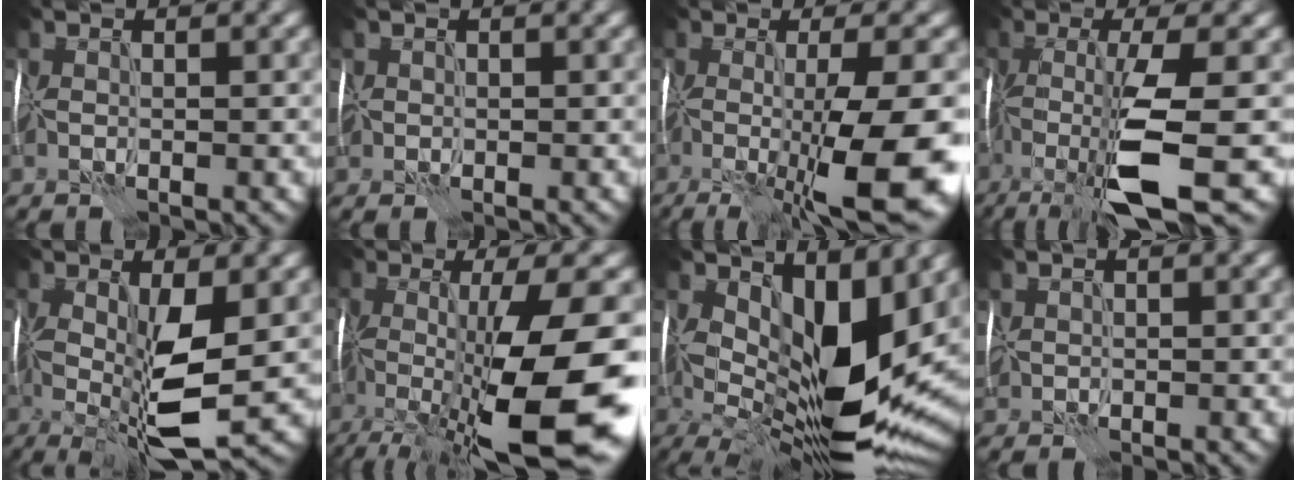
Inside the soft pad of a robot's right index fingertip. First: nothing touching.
{"total": 1.0, "force": [0.1, 1.0, 0.0], "torque": [0.001, 0.003, -0.001]}
{"total": 13.1, "force": [-3.6, 2.9, 12.2], "torque": [-0.187, -0.023, -0.046]}
{"total": 9.0, "force": [-3.2, 1.3, 8.3], "torque": [-0.157, -0.006, -0.066]}
{"total": 8.2, "force": [-0.5, 2.3, 7.9], "torque": [-0.158, -0.011, -0.009]}
{"total": 14.5, "force": [-3.8, 2.9, 13.7], "torque": [-0.226, -0.015, -0.054]}
{"total": 13.5, "force": [3.3, 6.2, 11.6], "torque": [-0.198, -0.021, 0.064]}
{"total": 1.2, "force": [0.5, 1.0, 0.6], "torque": [-0.021, 0.005, 0.011]}